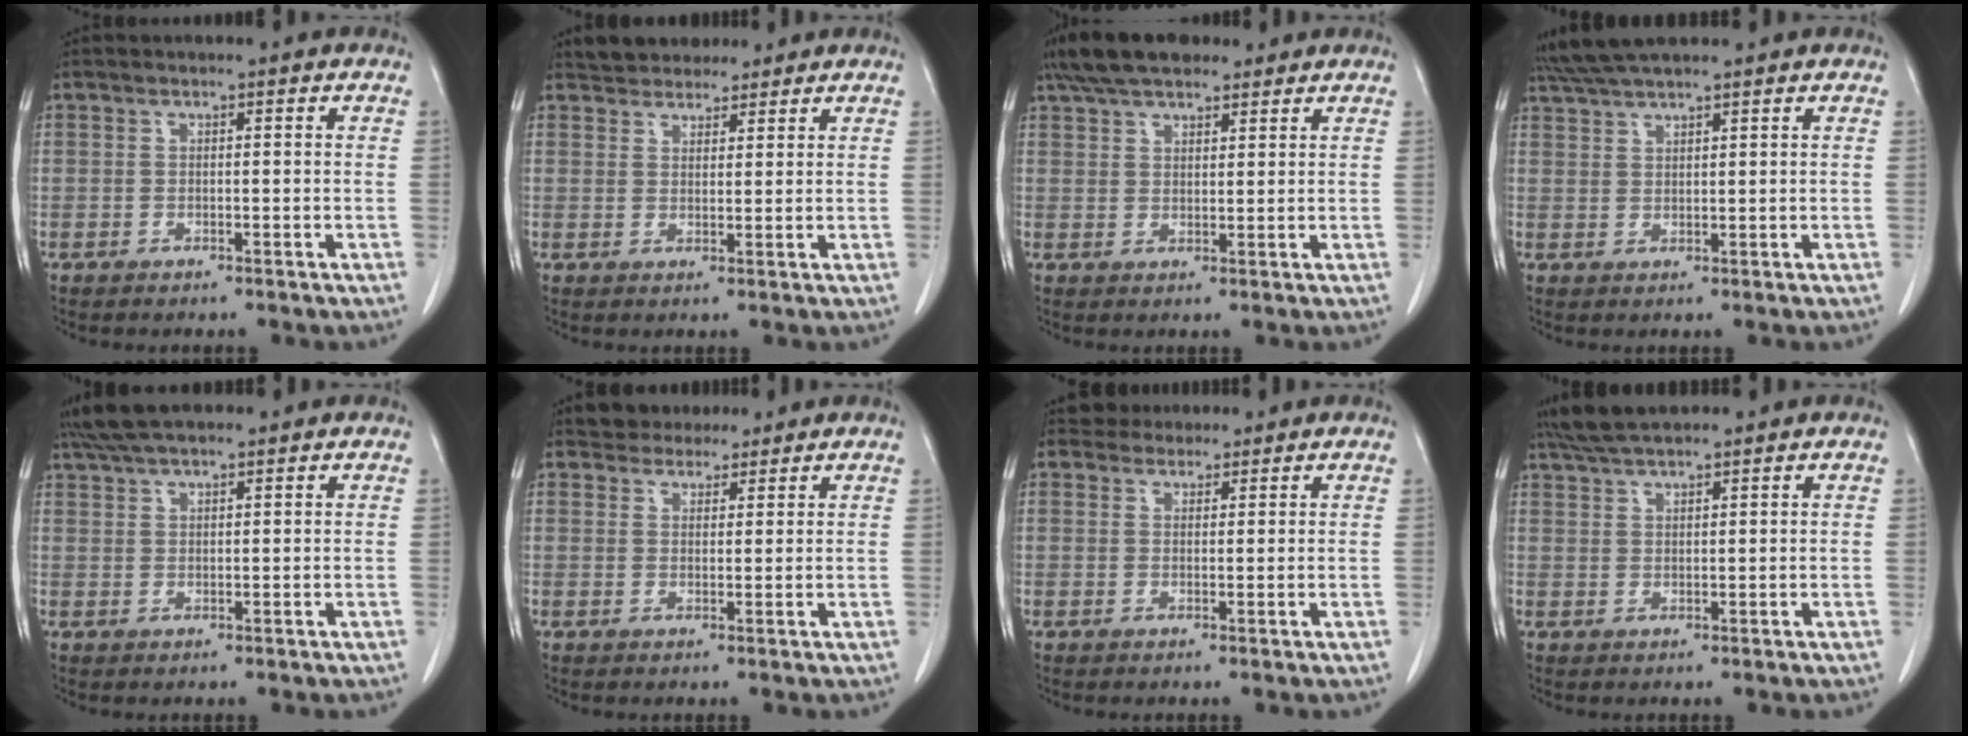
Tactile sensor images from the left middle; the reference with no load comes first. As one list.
[{"total": 5.4, "force": [4.8, 2.2, 1.0], "torque": [-0.010, 0.020, 0.080]}, {"total": 9.4, "force": [7.6, 3.5, 4.4], "torque": [-0.075, 0.031, 0.133]}, {"total": 6.3, "force": [5.6, 0.2, 2.8], "torque": [-0.053, 0.032, 0.105]}, {"total": 5.9, "force": [5.1, 1.0, 2.9], "torque": [-0.054, 0.031, 0.094]}, {"total": 3.9, "force": [3.5, 1.6, 0.3], "torque": [-0.002, 0.014, 0.057]}, {"total": 2.7, "force": [2.5, 1.0, -0.4], "torque": [0.006, 0.015, 0.041]}, {"total": 5.6, "force": [5.0, 0.5, 2.4], "torque": [-0.050, 0.024, 0.096]}]